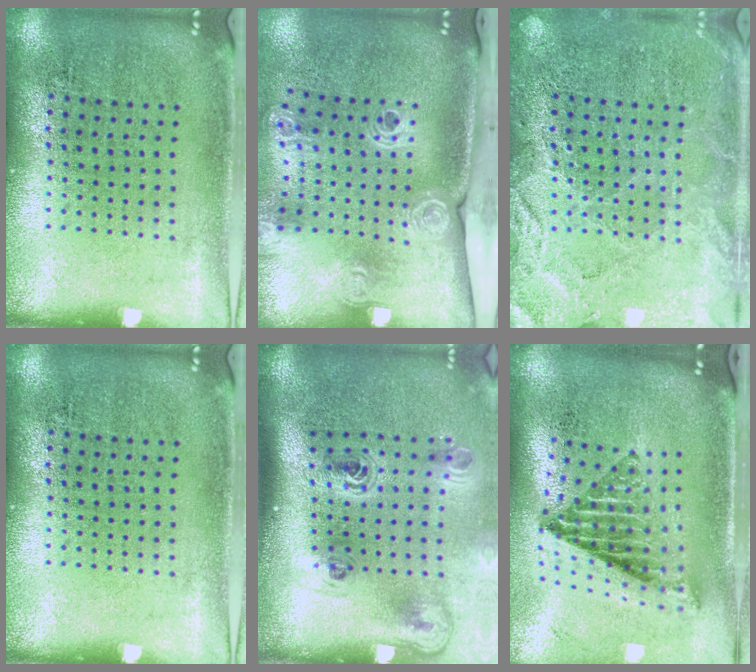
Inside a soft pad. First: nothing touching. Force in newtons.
{"total": 2.2, "press": 1.6, "slide": 1.5}
{"total": 4.3, "press": 4.2, "slide": 0.6}
{"total": 0.0}
{"total": 2.3, "press": 1.5, "slide": 1.8}
{"total": 1.6, "press": 1.3, "slide": 1.0}